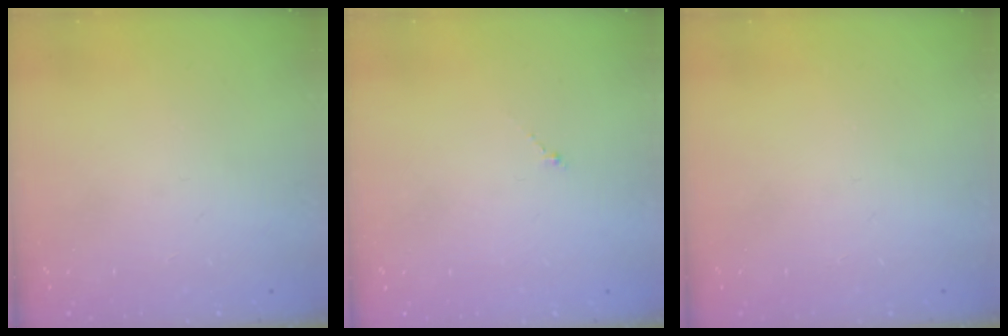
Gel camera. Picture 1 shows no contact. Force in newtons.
{"total": 0.0}
{"total": 0.0}